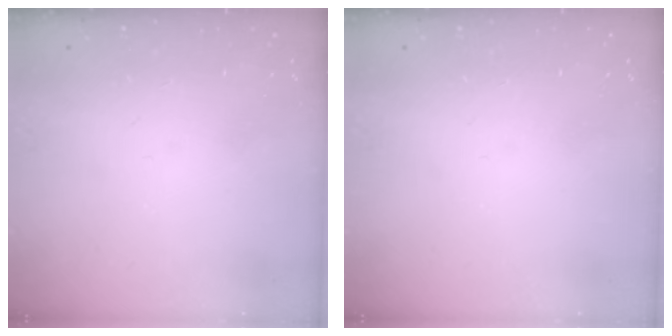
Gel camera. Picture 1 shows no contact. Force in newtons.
{"total": 0.0}